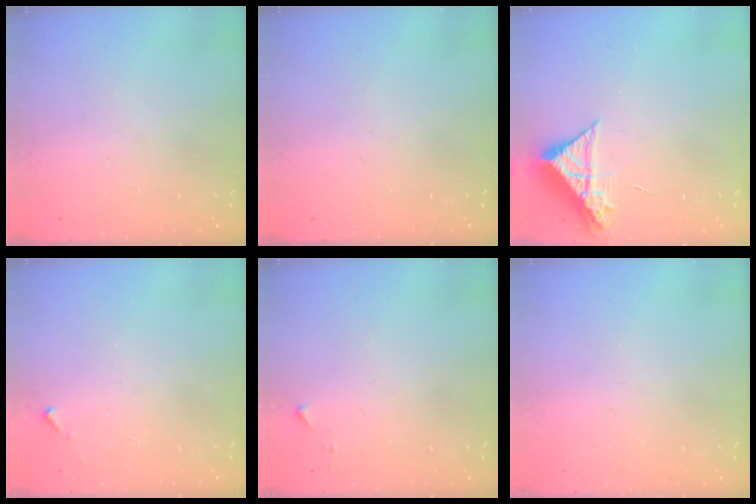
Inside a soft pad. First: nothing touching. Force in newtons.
{"total": 0.0}
{"total": 8.4, "press": 8.4, "slide": 0.8}
{"total": 2.8, "press": 2.8, "slide": 0.1}
{"total": 3.8, "press": 3.8, "slide": 0.5}
{"total": 0.0}